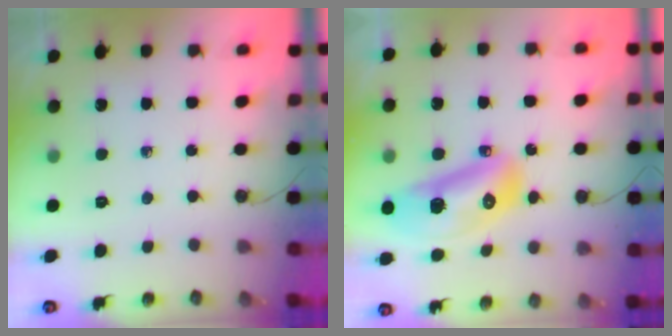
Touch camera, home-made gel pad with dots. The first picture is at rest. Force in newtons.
{"total": 15.2, "press": 15.1, "slide": 1.8}